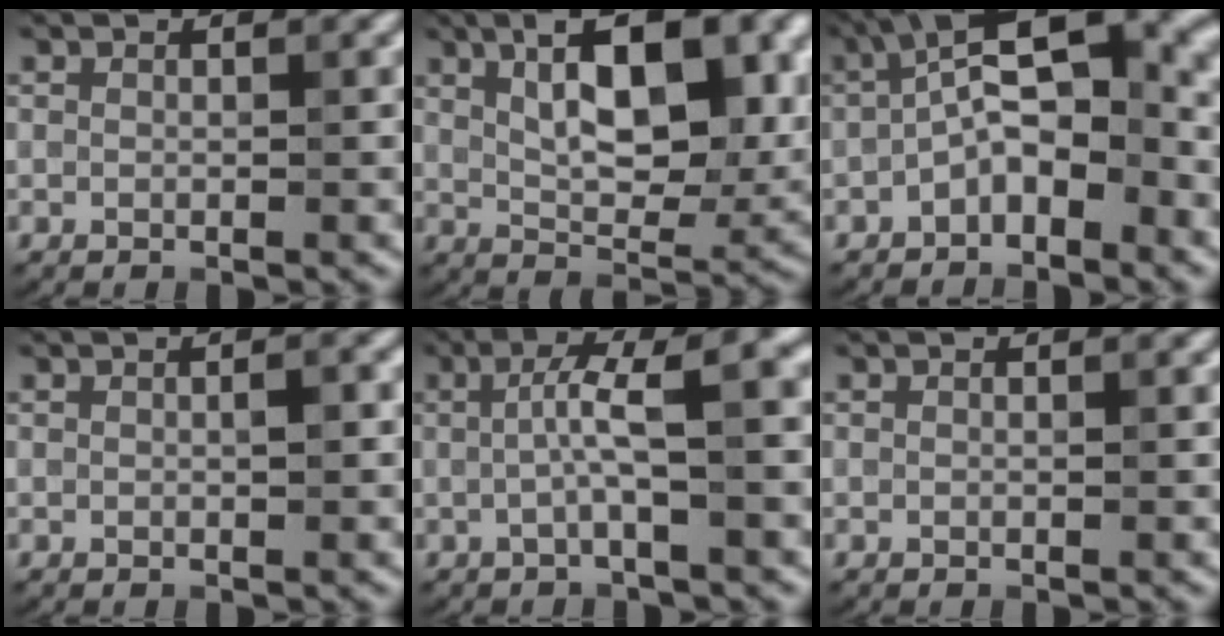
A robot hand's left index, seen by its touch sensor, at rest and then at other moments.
{"total": 10.5, "force": [3.5, 4.9, 8.7], "torque": [-0.118, 0.004, 0.052]}
{"total": 8.4, "force": [-1.9, 3.8, 7.2], "torque": [-0.120, 0.027, -0.047]}
{"total": 1.0, "force": [0.0, 0.2, 0.9], "torque": [-0.015, 0.001, 0.002]}
{"total": 4.8, "force": [0.2, 0.8, 4.7], "torque": [-0.080, 0.014, -0.003]}
{"total": 0.0}